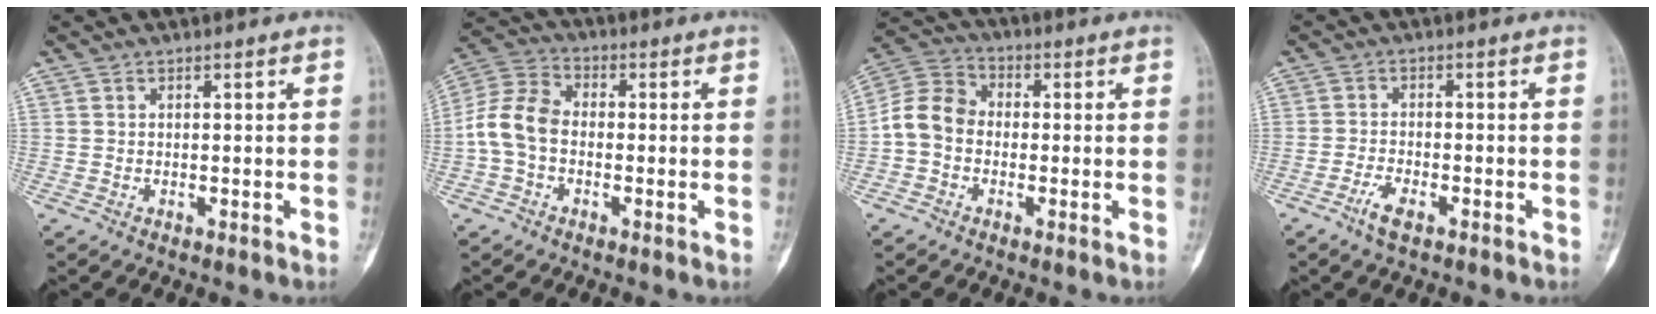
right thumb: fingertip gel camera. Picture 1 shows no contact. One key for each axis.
{"total": 9.0, "fx": -1.3, "fy": 6.3, "fz": 6.2, "tx": -0.123, "ty": 0.027, "tz": -0.040}
{"total": 8.4, "fx": -1.2, "fy": 6.8, "fz": 4.8, "tx": -0.082, "ty": 0.030, "tz": -0.038}
{"total": 3.5, "fx": -2.2, "fy": 1.1, "fz": 2.5, "tx": -0.056, "ty": 0.011, "tz": -0.045}